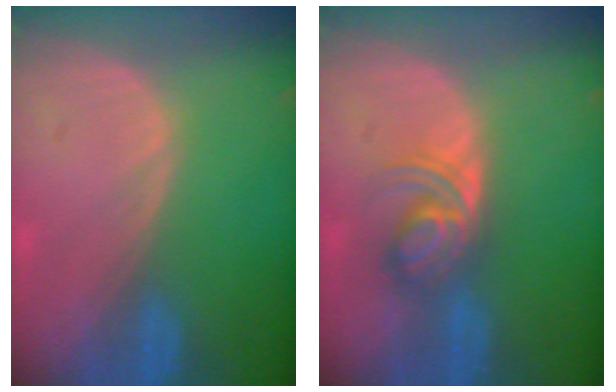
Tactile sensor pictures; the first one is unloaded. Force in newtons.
{"total": 5.7, "press": 5.2, "slide": 2.4}